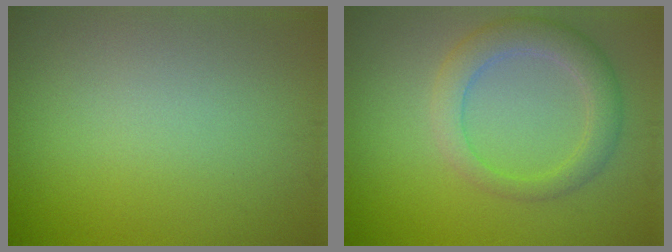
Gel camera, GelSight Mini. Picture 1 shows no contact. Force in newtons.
{"total": 3.0, "press": 3.0, "slide": 0.3}